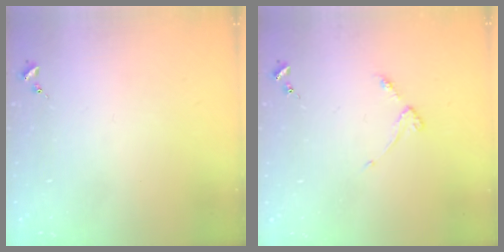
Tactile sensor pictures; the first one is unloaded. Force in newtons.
{"total": 4.0, "press": 3.9, "slide": 0.5}